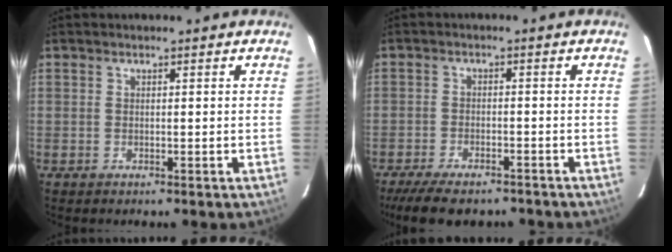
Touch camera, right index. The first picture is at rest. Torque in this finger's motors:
{"motor_torque": [1.11, -1.03, 0.47, 0.10]}